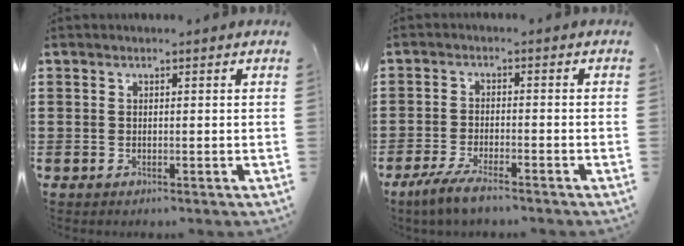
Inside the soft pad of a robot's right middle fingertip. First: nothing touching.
{"total": 4.4, "force": [-3.6, 0.7, 2.5], "torque": [-0.061, -0.007, -0.071]}